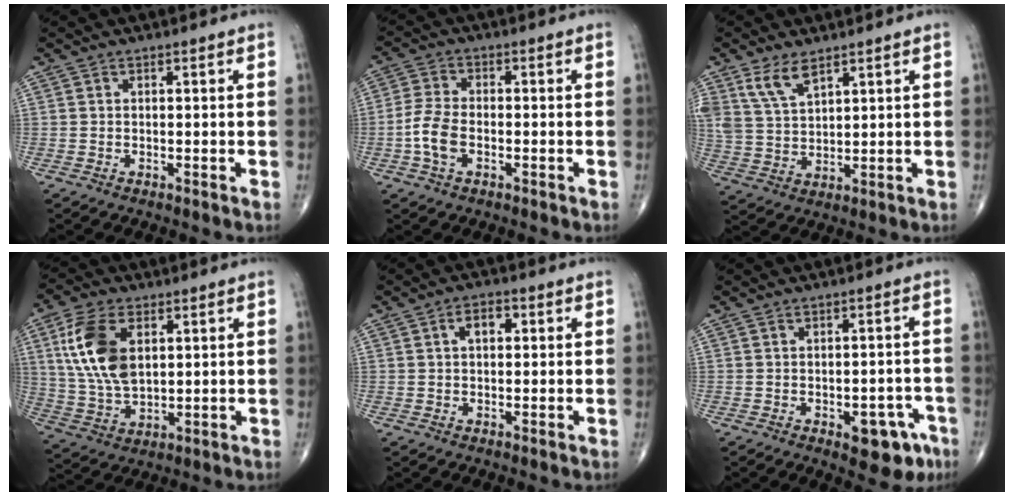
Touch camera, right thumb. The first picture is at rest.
{"total": 6.1, "force": [-1.8, 3.4, 4.8], "torque": [-0.107, 0.014, -0.040]}
{"total": 6.6, "force": [4.4, 2.9, 4.0], "torque": [-0.075, -0.018, 0.095]}
{"total": 13.7, "force": [3.9, 7.7, 10.6], "torque": [-0.212, -0.010, 0.081]}
{"total": 3.8, "force": [1.0, 2.3, 2.9], "torque": [-0.042, 0.009, 0.012]}
{"total": 7.9, "force": [-3.8, 4.0, 5.6], "torque": [-0.041, 0.025, -0.040]}